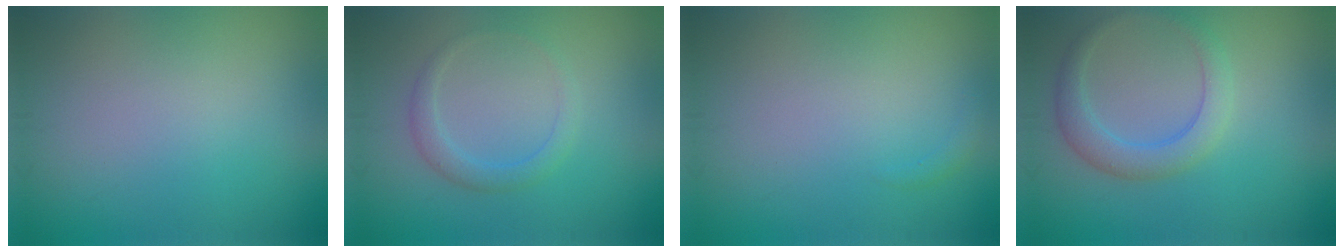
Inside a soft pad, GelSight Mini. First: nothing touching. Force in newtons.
{"total": 1.8, "press": 1.8, "slide": 0.1}
{"total": 0.5, "press": 0.5, "slide": 0.1}
{"total": 3.1, "press": 3.1, "slide": 0.2}